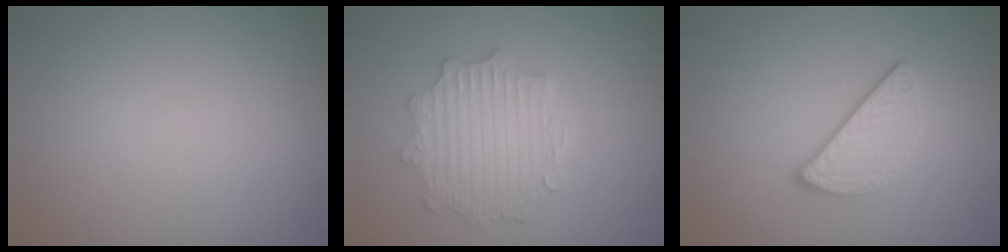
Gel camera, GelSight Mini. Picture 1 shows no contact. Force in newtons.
{"total": 4.8, "press": 3.9, "slide": 2.8}
{"total": 3.0, "press": 2.3, "slide": 1.8}